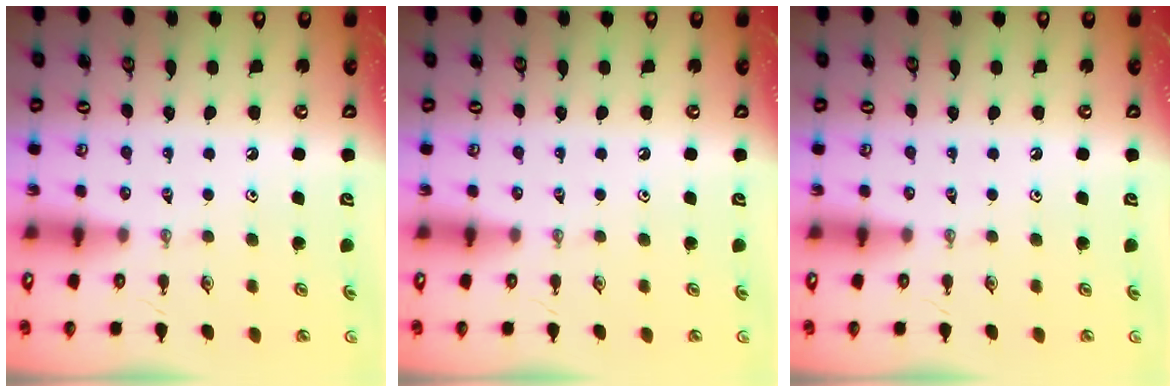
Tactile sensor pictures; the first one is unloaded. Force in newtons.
{"total": 0.0}
{"total": 0.0}